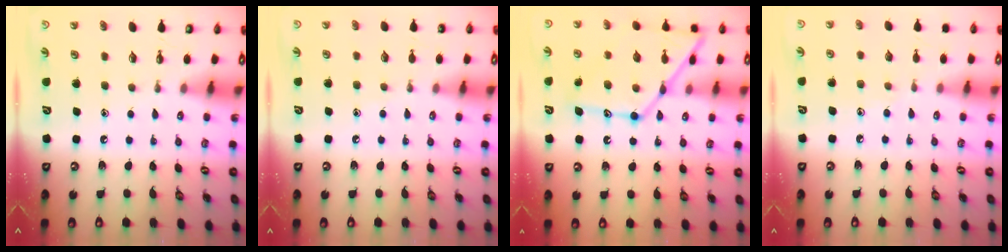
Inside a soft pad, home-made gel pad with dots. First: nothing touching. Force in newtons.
{"total": 2.9, "press": 2.9, "slide": 0.3}
{"total": 17.2, "press": 17.1, "slide": 1.5}
{"total": 4.4, "press": 4.4, "slide": 0.5}